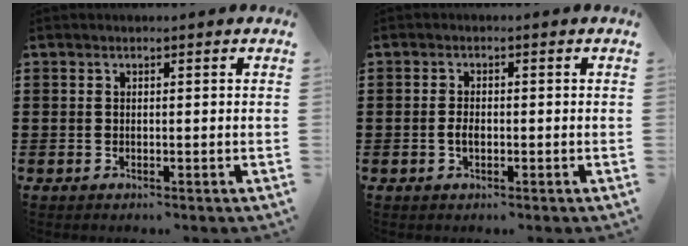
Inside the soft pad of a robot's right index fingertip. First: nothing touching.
{"total": 2.0, "force": [-0.5, 1.0, 1.6], "torque": [-0.032, 0.001, -0.009]}